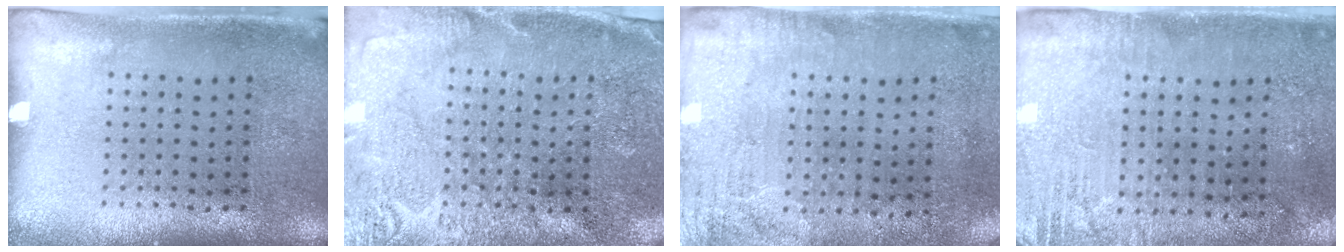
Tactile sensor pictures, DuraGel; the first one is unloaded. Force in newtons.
{"total": 2.8, "press": 2.8, "slide": 0.1}
{"total": 3.5, "press": 2.8, "slide": 2.0}
{"total": 2.8, "press": 2.6, "slide": 1.0}